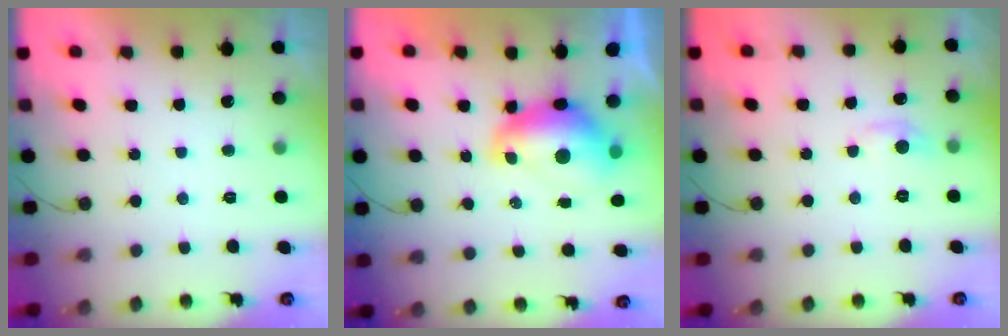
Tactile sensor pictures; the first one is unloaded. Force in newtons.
{"total": 9.8, "press": 9.8, "slide": 1.1}
{"total": 4.8, "press": 4.8, "slide": 0.7}